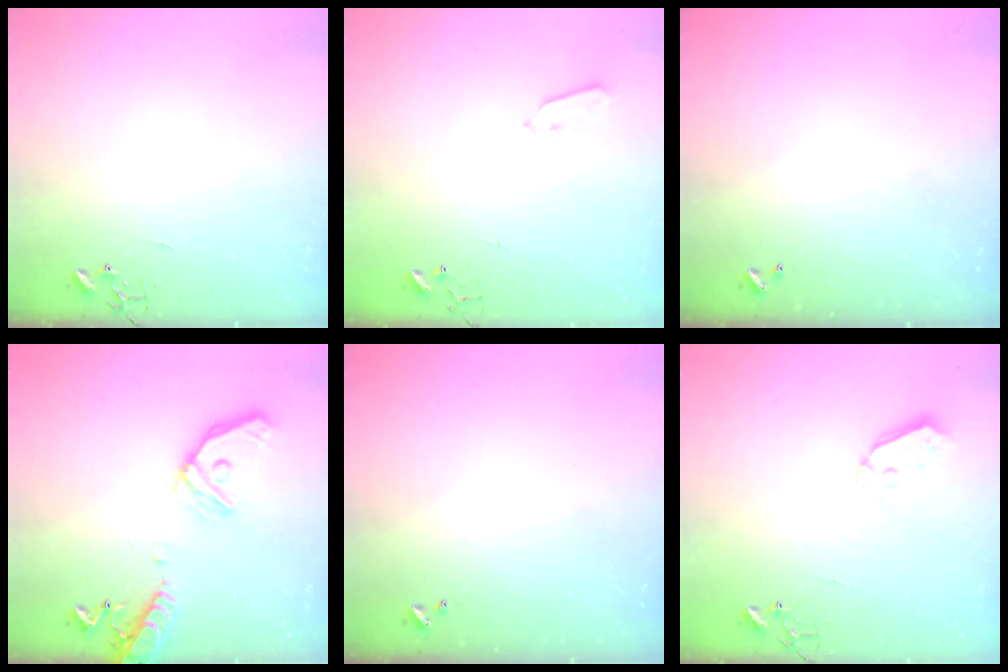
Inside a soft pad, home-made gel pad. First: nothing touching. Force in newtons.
{"total": 3.6, "press": 3.6, "slide": 0.6}
{"total": 0.0}
{"total": 16.3, "press": 16.0, "slide": 3.2}
{"total": 0.0}
{"total": 6.1, "press": 6.0, "slide": 0.4}